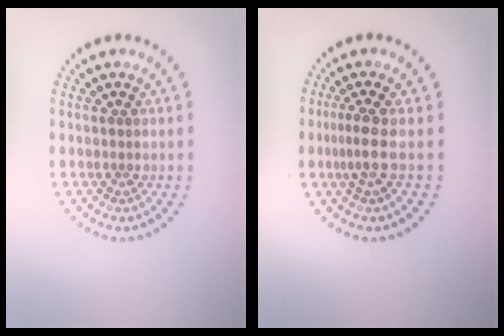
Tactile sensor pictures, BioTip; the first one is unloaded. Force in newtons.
{"total": 1.9, "press": 1.3, "slide": 1.4}